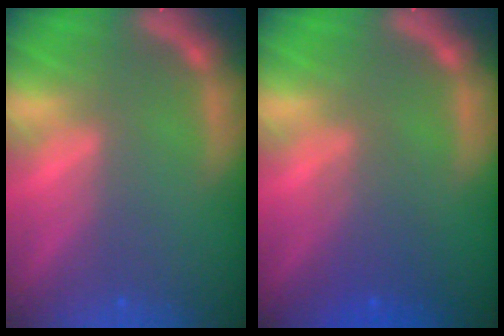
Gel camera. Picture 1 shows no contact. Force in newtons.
{"total": 3.1}